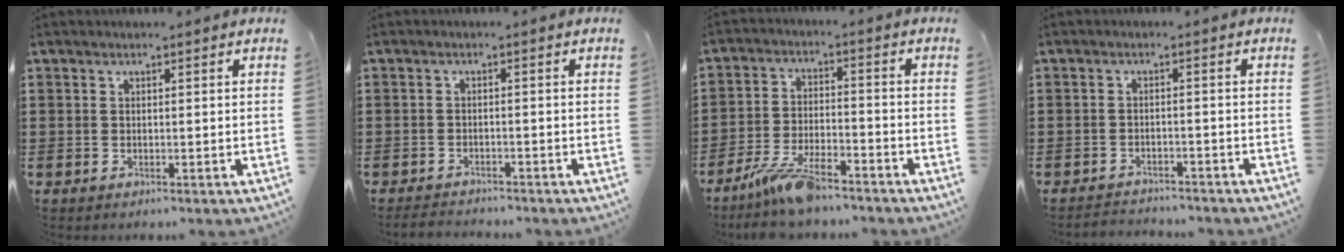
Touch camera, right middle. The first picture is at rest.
{"total": 1.9, "force": [-1.9, 0.2, 0.0], "torque": [-0.008, -0.003, -0.041]}
{"total": 7.8, "force": [-6.3, 1.6, 4.3], "torque": [-0.105, -0.005, -0.122]}
{"total": 2.2, "force": [-2.2, 0.1, 0.0], "torque": [-0.008, -0.003, -0.046]}